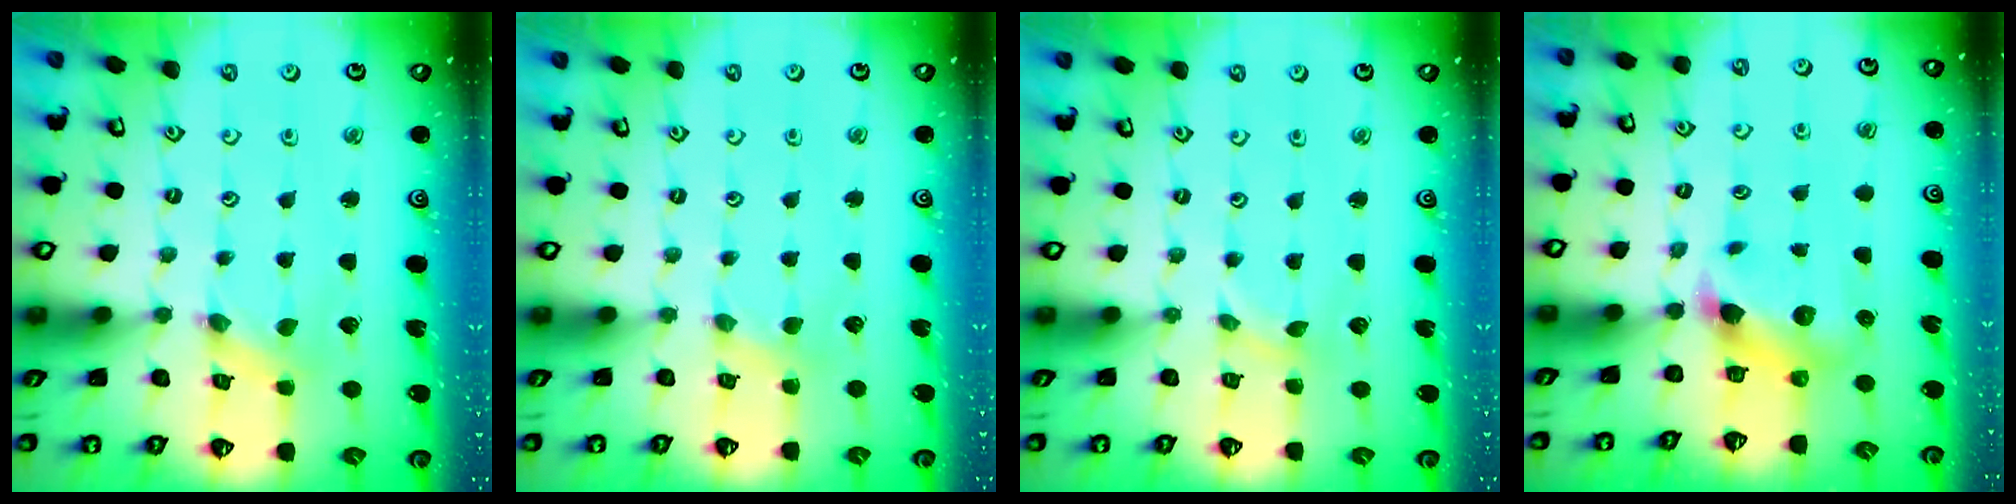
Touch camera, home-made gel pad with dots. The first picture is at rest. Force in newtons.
{"total": 1.8, "press": 1.7, "slide": 0.4}
{"total": 0.0}
{"total": 6.0, "press": 6.0, "slide": 0.2}